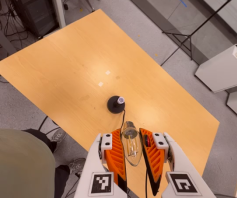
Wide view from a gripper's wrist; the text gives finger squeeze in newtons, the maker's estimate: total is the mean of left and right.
{"total": 20.7, "left": 22.6, "right": 18.7}